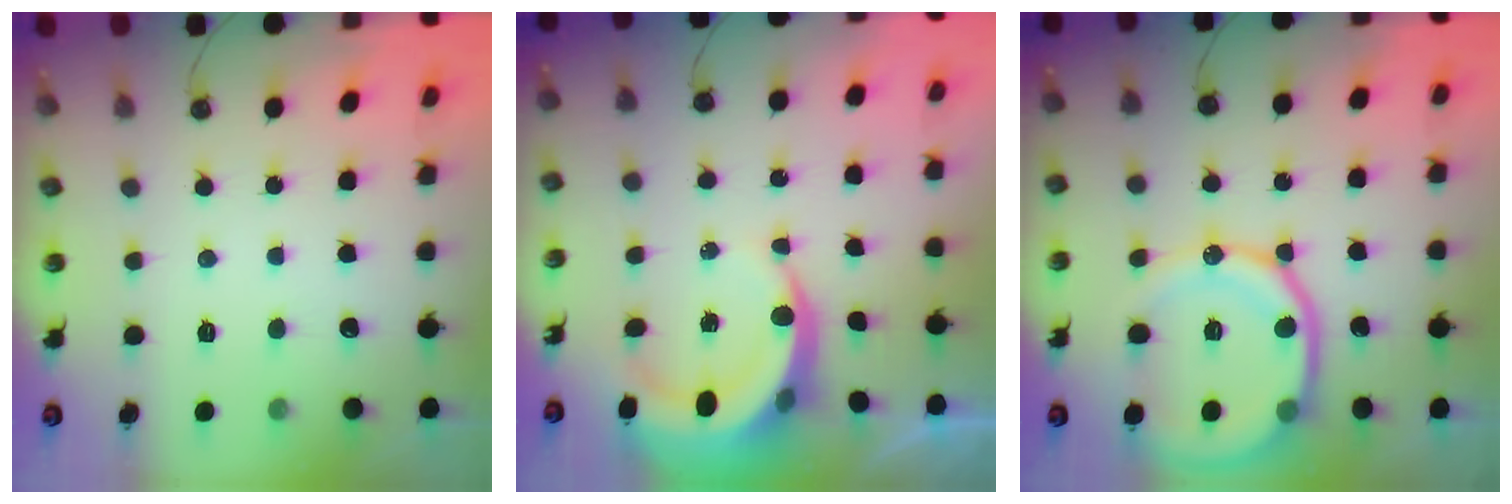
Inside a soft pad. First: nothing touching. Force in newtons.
{"total": 8.4, "press": 8.3, "slide": 1.3}
{"total": 17.7, "press": 17.6, "slide": 2.0}